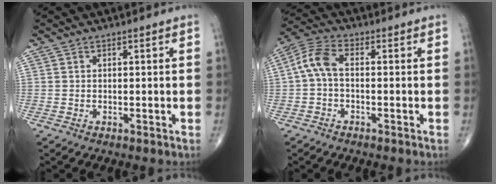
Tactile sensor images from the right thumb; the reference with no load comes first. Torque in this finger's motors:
{"motor_torque": [-0.17, 0.34, -0.15, -0.23, 0.15]}